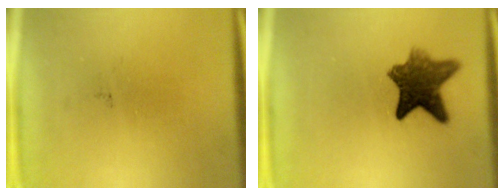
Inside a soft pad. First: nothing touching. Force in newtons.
{"total": 8.7}